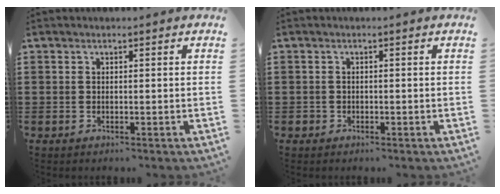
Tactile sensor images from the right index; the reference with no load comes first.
{"total": 0.7, "force": [-0.4, 0.6, 0.1], "torque": [-0.003, 0.003, -0.010]}